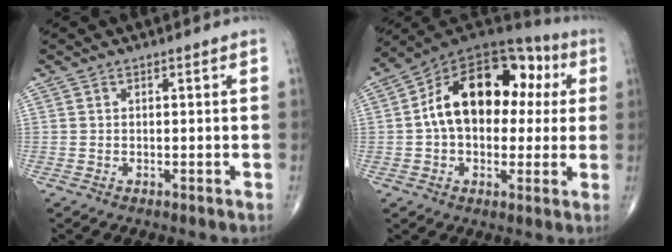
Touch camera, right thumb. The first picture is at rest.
{"total": 20.6, "force": [2.8, 13.0, 15.8], "torque": [-0.214, 0.042, 0.033]}